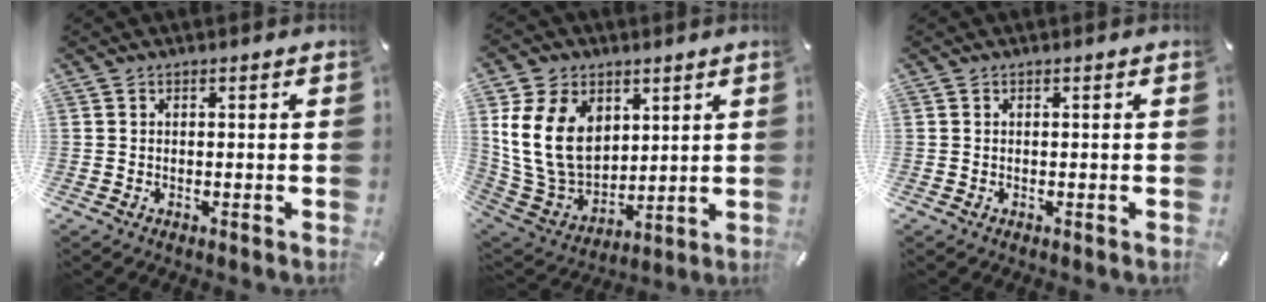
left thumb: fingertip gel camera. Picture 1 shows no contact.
{"total": 17.3, "force": [4.8, 13.1, 10.2], "torque": [-0.221, -0.018, 0.092]}
{"total": 0.0}